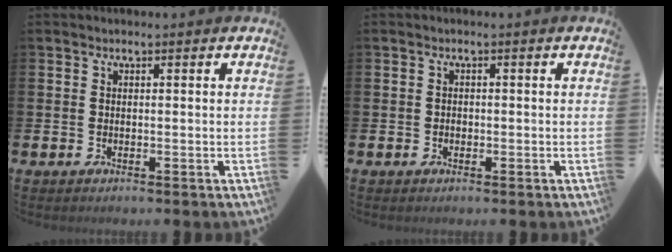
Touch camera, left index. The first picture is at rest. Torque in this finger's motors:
{"motor_torque": [-0.15, -0.06, 0.00, -0.01]}